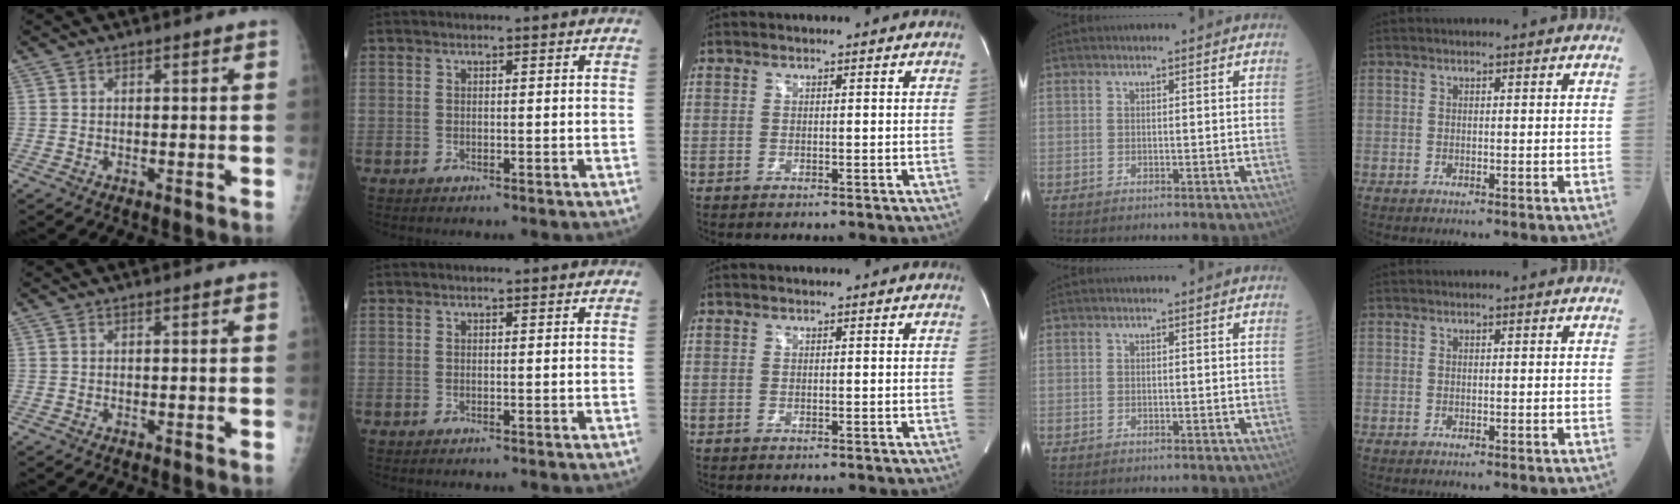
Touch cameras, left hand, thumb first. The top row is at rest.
{}